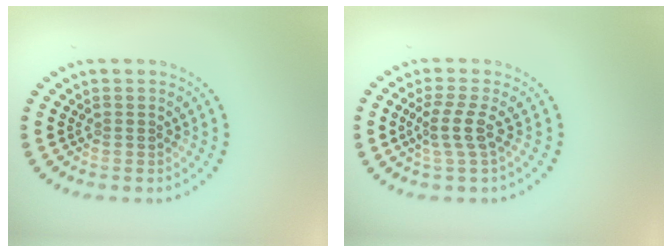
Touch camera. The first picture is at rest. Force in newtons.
{"total": 2.2, "press": 1.5, "slide": 1.5}